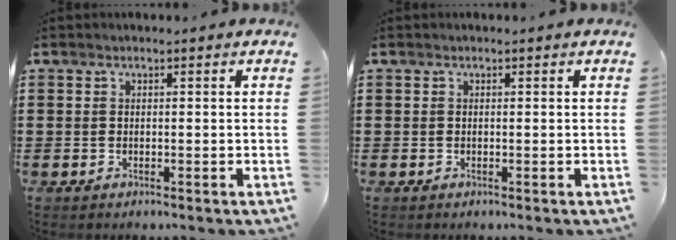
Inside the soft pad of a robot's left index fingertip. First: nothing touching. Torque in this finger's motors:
{"motor_torque": [0.11, -0.12, 0.00, -0.01]}